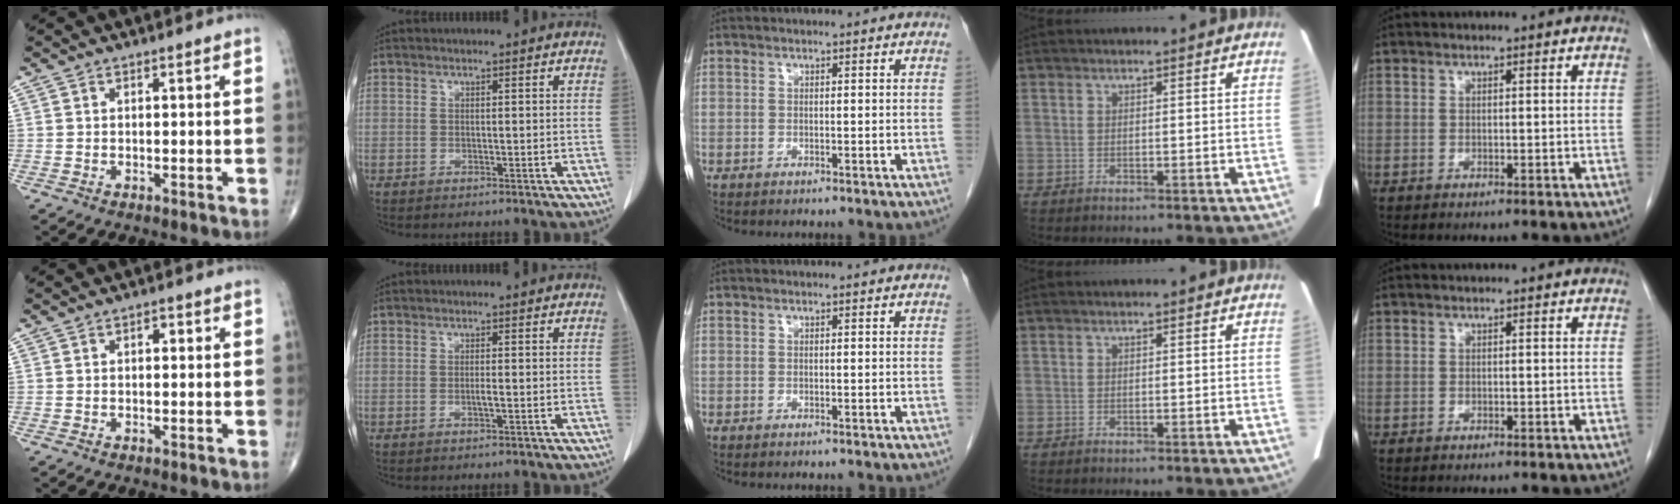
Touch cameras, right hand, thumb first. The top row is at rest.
{"thumb": {"total": 1.3, "force": [0.3, 0.8, 1.0], "torque": [-0.009, 0.004, 0.000]}, "index": {"total": 1.0, "force": [-0.2, 0.0, 1.0], "torque": [-0.021, -0.002, -0.005]}}